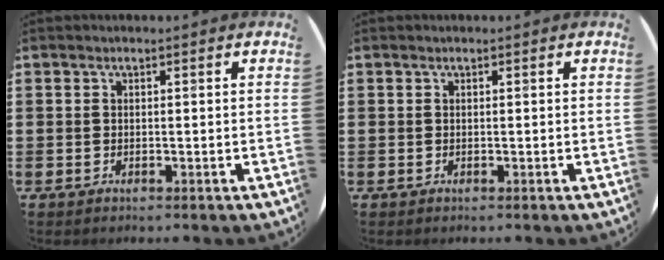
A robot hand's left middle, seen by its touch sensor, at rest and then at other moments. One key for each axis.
{"total": 0.0}